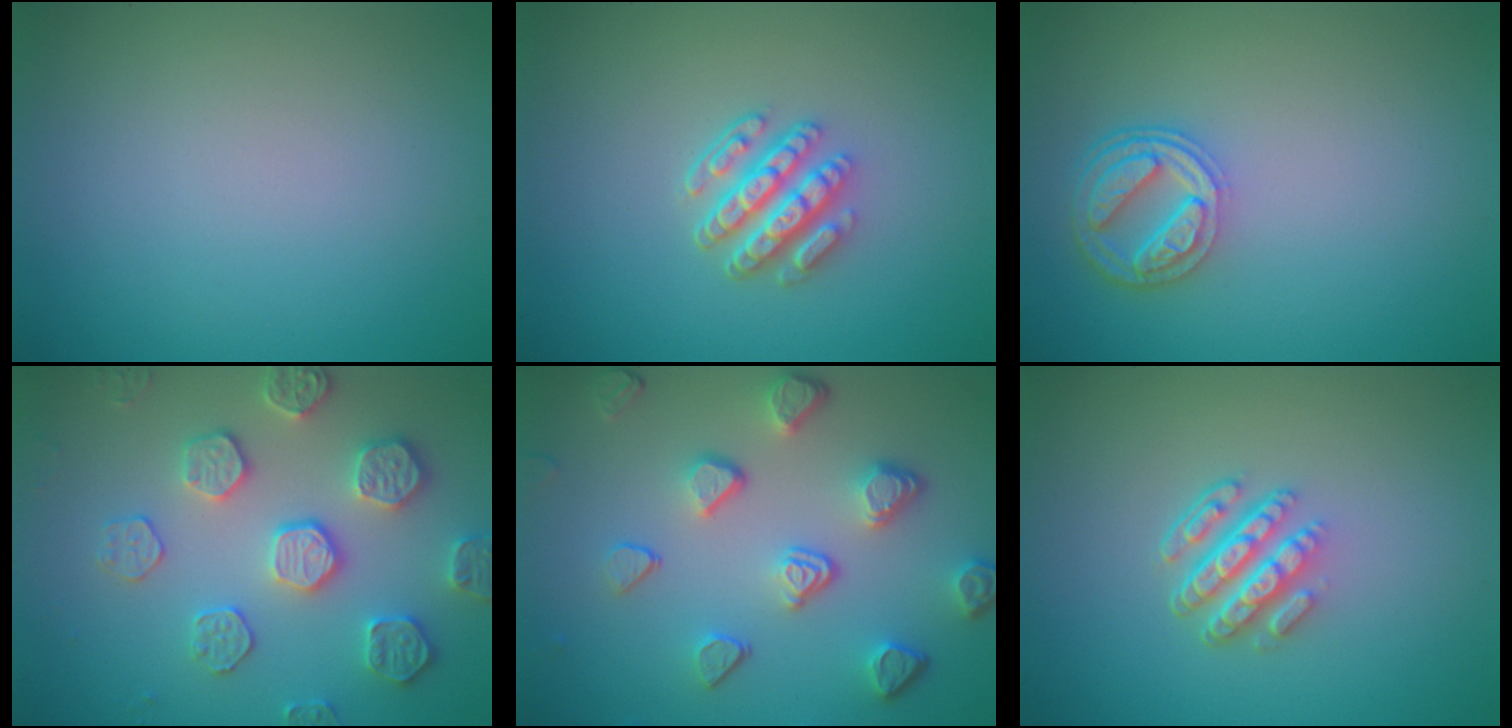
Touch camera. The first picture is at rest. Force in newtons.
{"total": 4.2, "press": 3.4, "slide": 2.5}
{"total": 4.3, "press": 3.4, "slide": 2.6}
{"total": 4.6, "press": 4.5, "slide": 0.8}
{"total": 5.0, "press": 3.8, "slide": 3.3}
{"total": 4.7, "press": 3.3, "slide": 3.3}